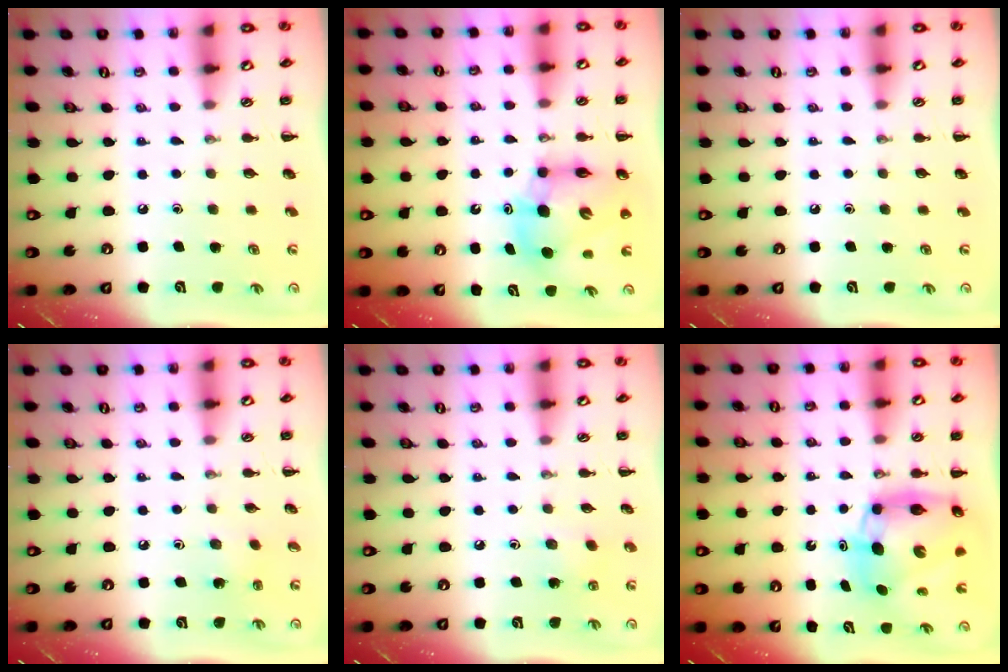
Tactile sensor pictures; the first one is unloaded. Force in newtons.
{"total": 10.5, "press": 9.9, "slide": 3.3}
{"total": 0.0}
{"total": 2.1, "press": 2.0, "slide": 0.8}
{"total": 2.7, "press": 2.6, "slide": 0.9}
{"total": 9.3, "press": 8.8, "slide": 2.8}